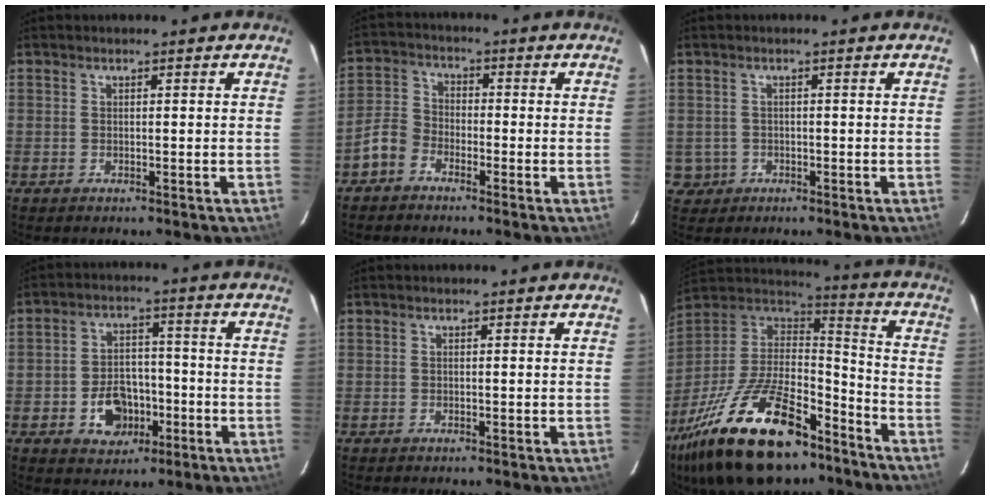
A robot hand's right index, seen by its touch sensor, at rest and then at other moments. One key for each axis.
{"total": 5.0, "fx": -3.3, "fy": 3.4, "fz": 1.7, "tx": -0.039, "ty": 0.020, "tz": -0.071}
{"total": 3.2, "fx": -0.6, "fy": 3.1, "fz": 0.3, "tx": -0.010, "ty": 0.008, "tz": -0.002}
{"total": 9.1, "fx": -3.6, "fy": 6.9, "fz": 4.8, "tx": -0.103, "ty": 0.020, "tz": -0.043}
{"total": 0.0}
{"total": 31.6, "fx": -20.2, "fy": 13.3, "fz": 20.3, "tx": -0.402, "ty": -0.022, "tz": -0.318}